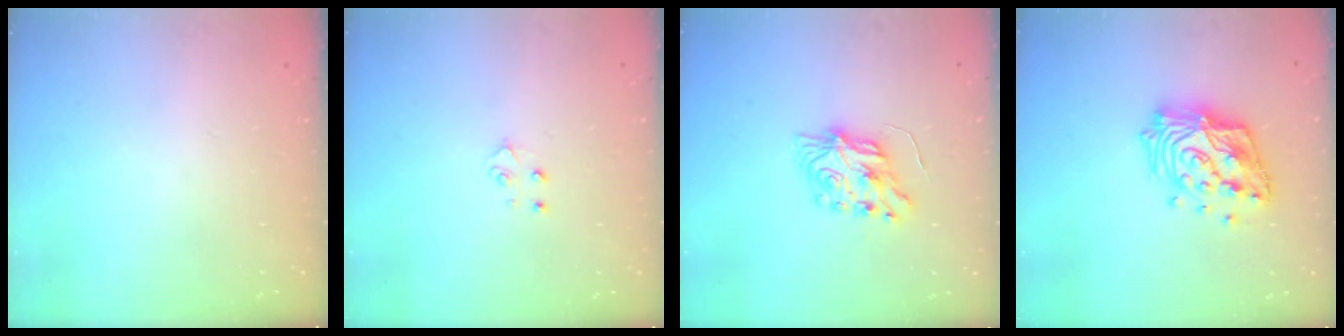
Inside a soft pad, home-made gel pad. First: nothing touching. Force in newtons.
{"total": 3.9, "press": 3.9, "slide": 0.3}
{"total": 7.3, "press": 7.3, "slide": 0.2}
{"total": 17.5, "press": 17.4, "slide": 1.4}